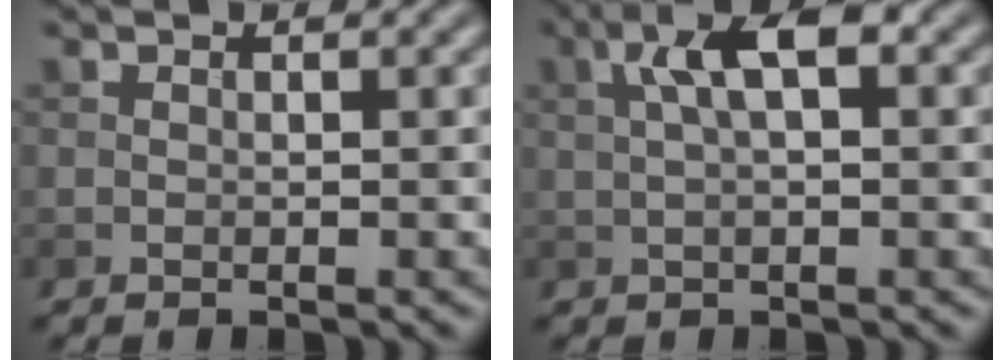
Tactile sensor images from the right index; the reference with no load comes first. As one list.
[{"total": 4.6, "force": [1.3, 1.5, 4.1], "torque": [-0.079, 0.014, 0.019]}]